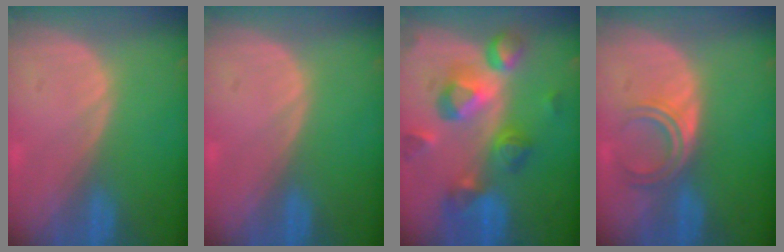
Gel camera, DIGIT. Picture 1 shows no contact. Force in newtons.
{"total": 0.6, "press": 0.1, "slide": 0.6}
{"total": 10.4, "press": 9.3, "slide": 4.7}
{"total": 4.8, "press": 4.0, "slide": 2.6}